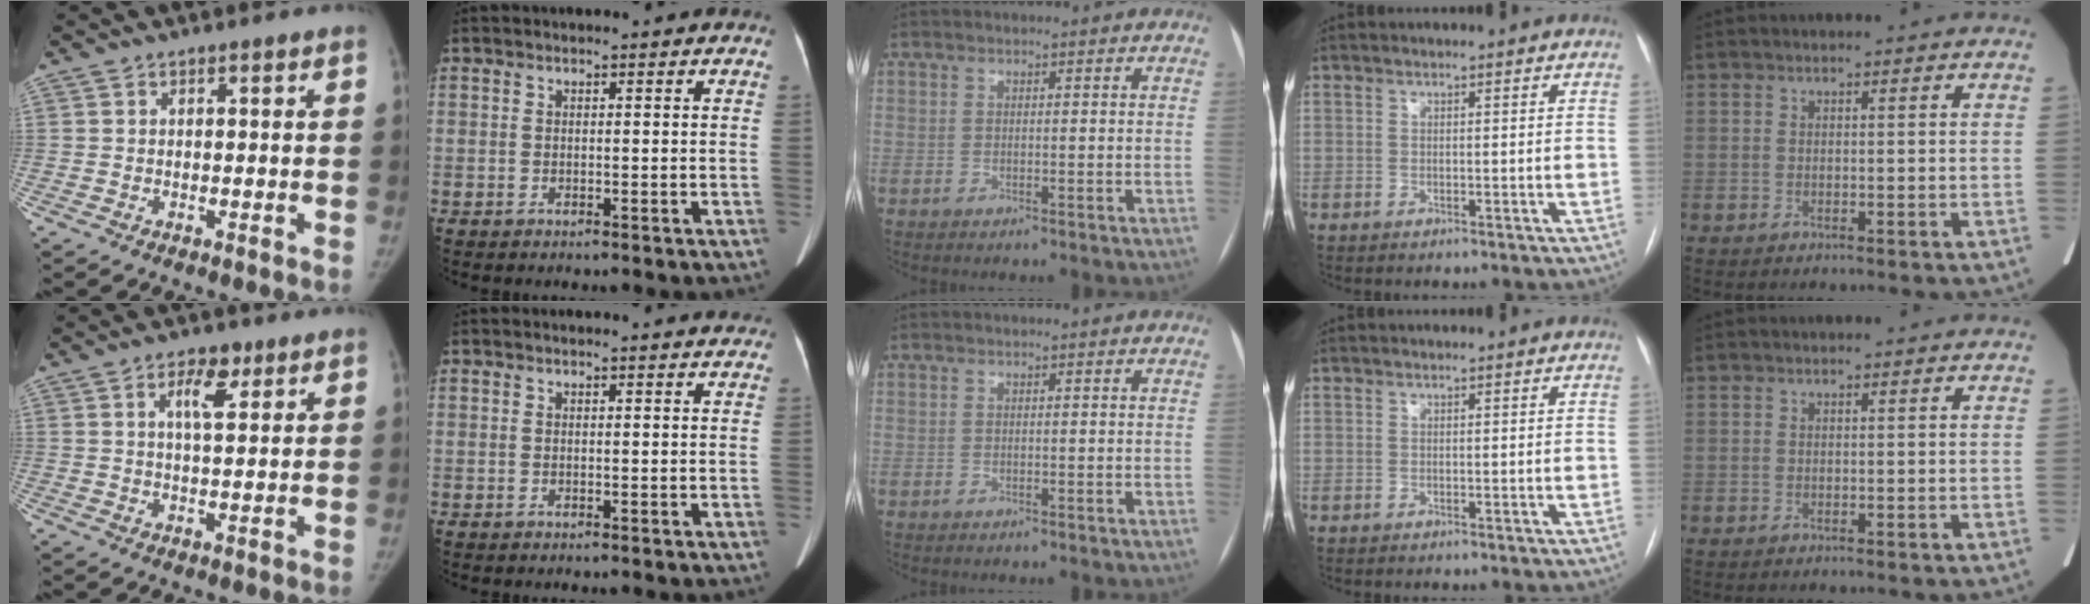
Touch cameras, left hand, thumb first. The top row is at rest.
{"thumb": {"total": 5.4, "force": [2.5, 2.3, 4.2], "torque": [-0.059, -0.011, 0.040]}, "index": {"total": 4.4, "force": [4.2, 0.8, 1.3], "torque": [-0.013, 0.012, 0.034]}}